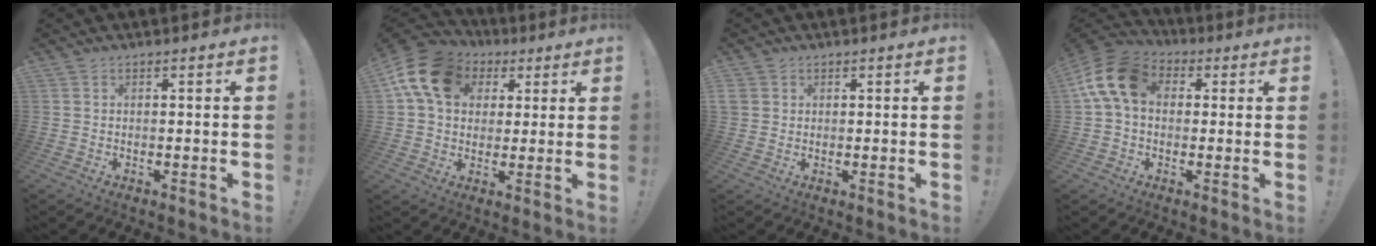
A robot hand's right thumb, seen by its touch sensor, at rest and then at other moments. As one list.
[{"total": 15.9, "force": [5.5, 11.7, 9.3], "torque": [-0.159, -0.009, 0.107]}, {"total": 2.7, "force": [1.2, 2.4, 0.5], "torque": [-0.009, 0.000, 0.023]}, {"total": 14.2, "force": [2.9, 9.9, 9.8], "torque": [-0.186, 0.015, 0.059]}]